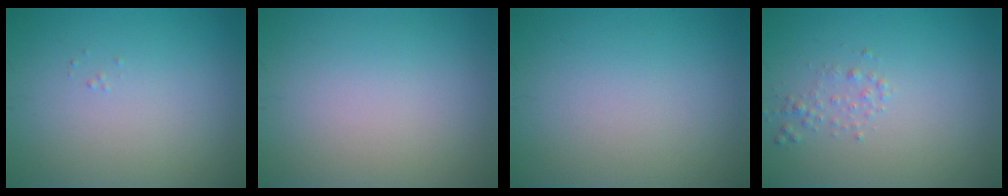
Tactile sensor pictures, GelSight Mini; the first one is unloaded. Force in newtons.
{"total": 0.0}
{"total": 0.0}
{"total": 1.0, "press": 1.0, "slide": 0.0}